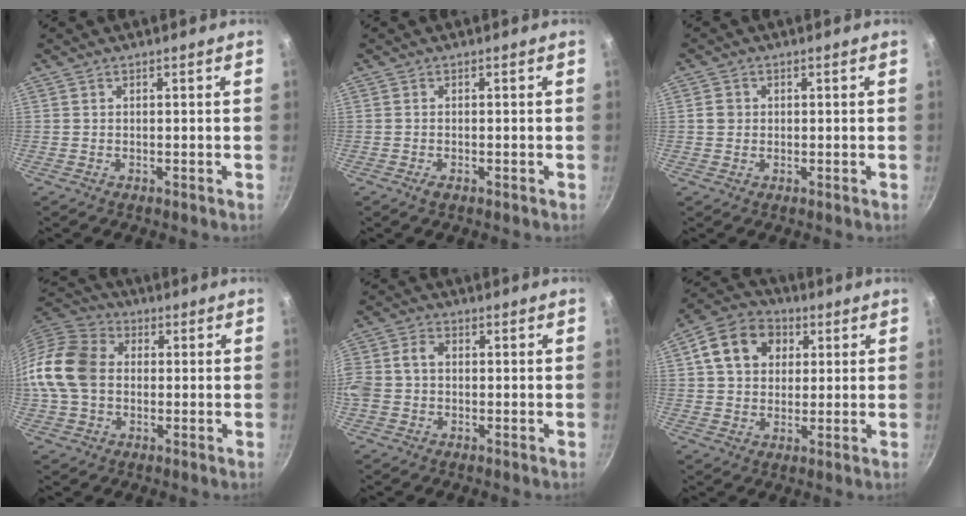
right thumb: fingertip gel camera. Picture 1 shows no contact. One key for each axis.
{"total": 1.0, "fx": -0.6, "fy": 0.4, "fz": 0.7, "tx": -0.019, "ty": 0.000, "tz": -0.012}
{"total": 2.4, "fx": 0.1, "fy": 2.2, "fz": 0.9, "tx": -0.006, "ty": 0.007, "tz": -0.001}
{"total": 13.5, "fx": 0.0, "fy": 10.5, "fz": 8.5, "tx": -0.142, "ty": 0.023, "tz": -0.016}
{"total": 6.8, "fx": -0.2, "fy": 5.4, "fz": 4.2, "tx": -0.086, "ty": 0.019, "tz": -0.018}
{"total": 12.3, "fx": 3.3, "fy": 9.7, "fz": 6.7, "tx": -0.092, "ty": 0.015, "tz": 0.041}